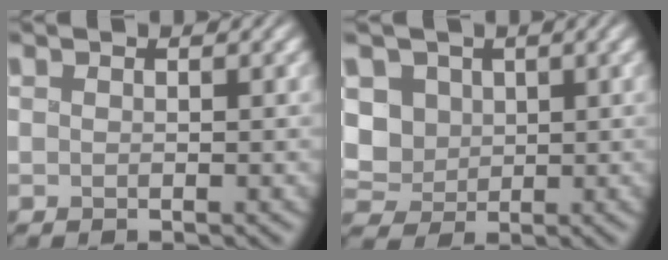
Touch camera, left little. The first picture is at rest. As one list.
[{"total": 4.9, "force": [0.4, 4.3, 2.3], "torque": [-0.065, 0.006, -0.003]}]